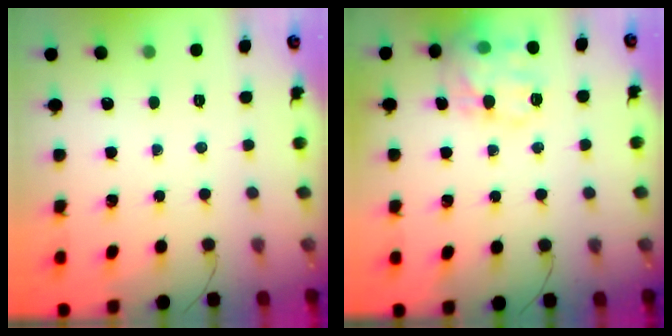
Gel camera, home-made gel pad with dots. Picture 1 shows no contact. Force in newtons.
{"total": 15.4, "press": 15.4, "slide": 0.9}